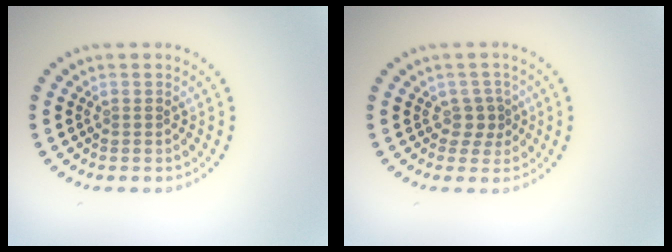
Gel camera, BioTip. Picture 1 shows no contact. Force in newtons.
{"total": 1.5, "press": 1.3, "slide": 0.9}